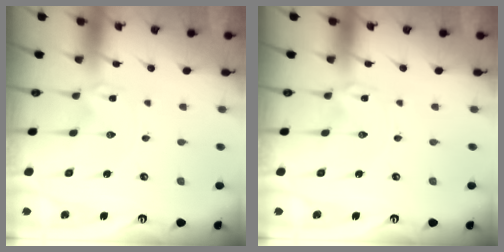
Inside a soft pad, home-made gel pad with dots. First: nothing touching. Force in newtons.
{"total": 0.0}